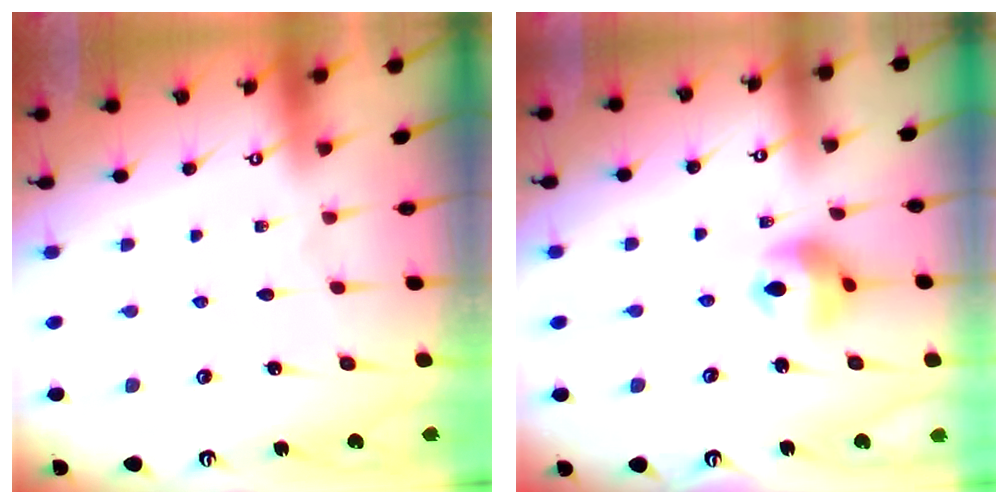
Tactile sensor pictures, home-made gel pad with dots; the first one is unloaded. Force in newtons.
{"total": 10.3, "press": 10.2, "slide": 1.8}